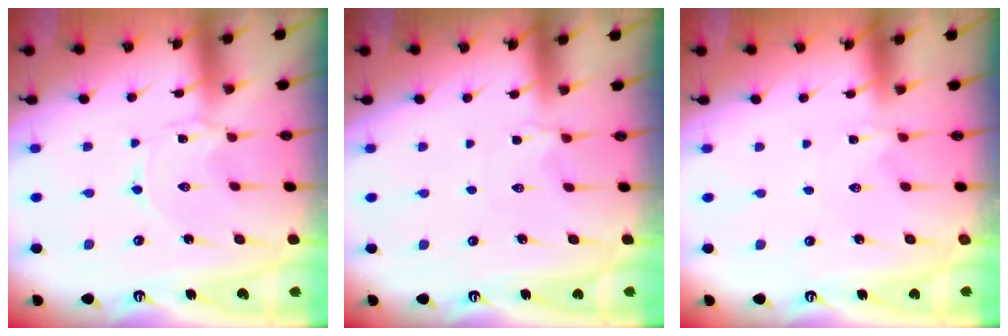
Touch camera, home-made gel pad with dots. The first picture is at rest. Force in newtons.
{"total": 2.1, "press": 2.0, "slide": 0.8}
{"total": 1.3, "press": 1.3, "slide": 0.3}